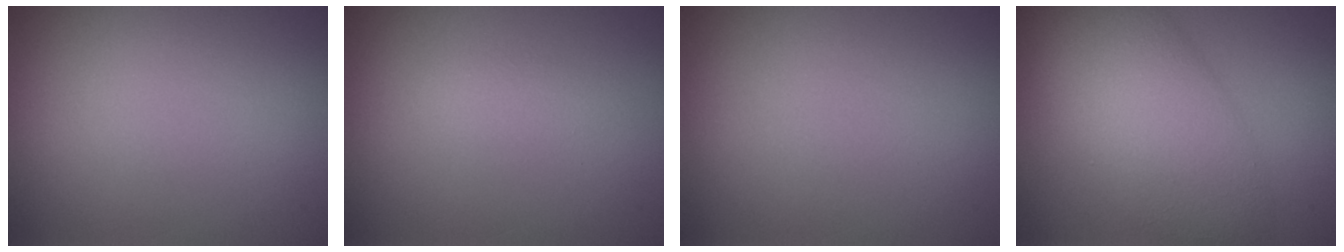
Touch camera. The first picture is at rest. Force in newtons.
{"total": 1.1, "press": 1.1, "slide": 0.1}
{"total": 0.0}
{"total": 8.2, "press": 8.2, "slide": 0.2}